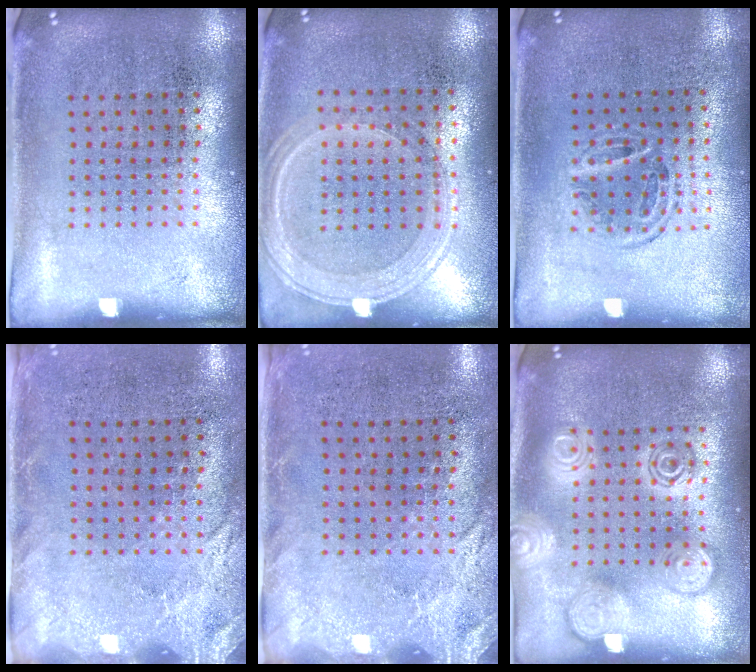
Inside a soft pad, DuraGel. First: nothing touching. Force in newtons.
{"total": 1.3, "press": 1.2, "slide": 0.5}
{"total": 1.0, "press": 1.0, "slide": 0.4}
{"total": 2.6, "press": 2.1, "slide": 1.5}
{"total": 2.6, "press": 2.1, "slide": 1.5}
{"total": 2.6, "press": 2.6, "slide": 0.3}